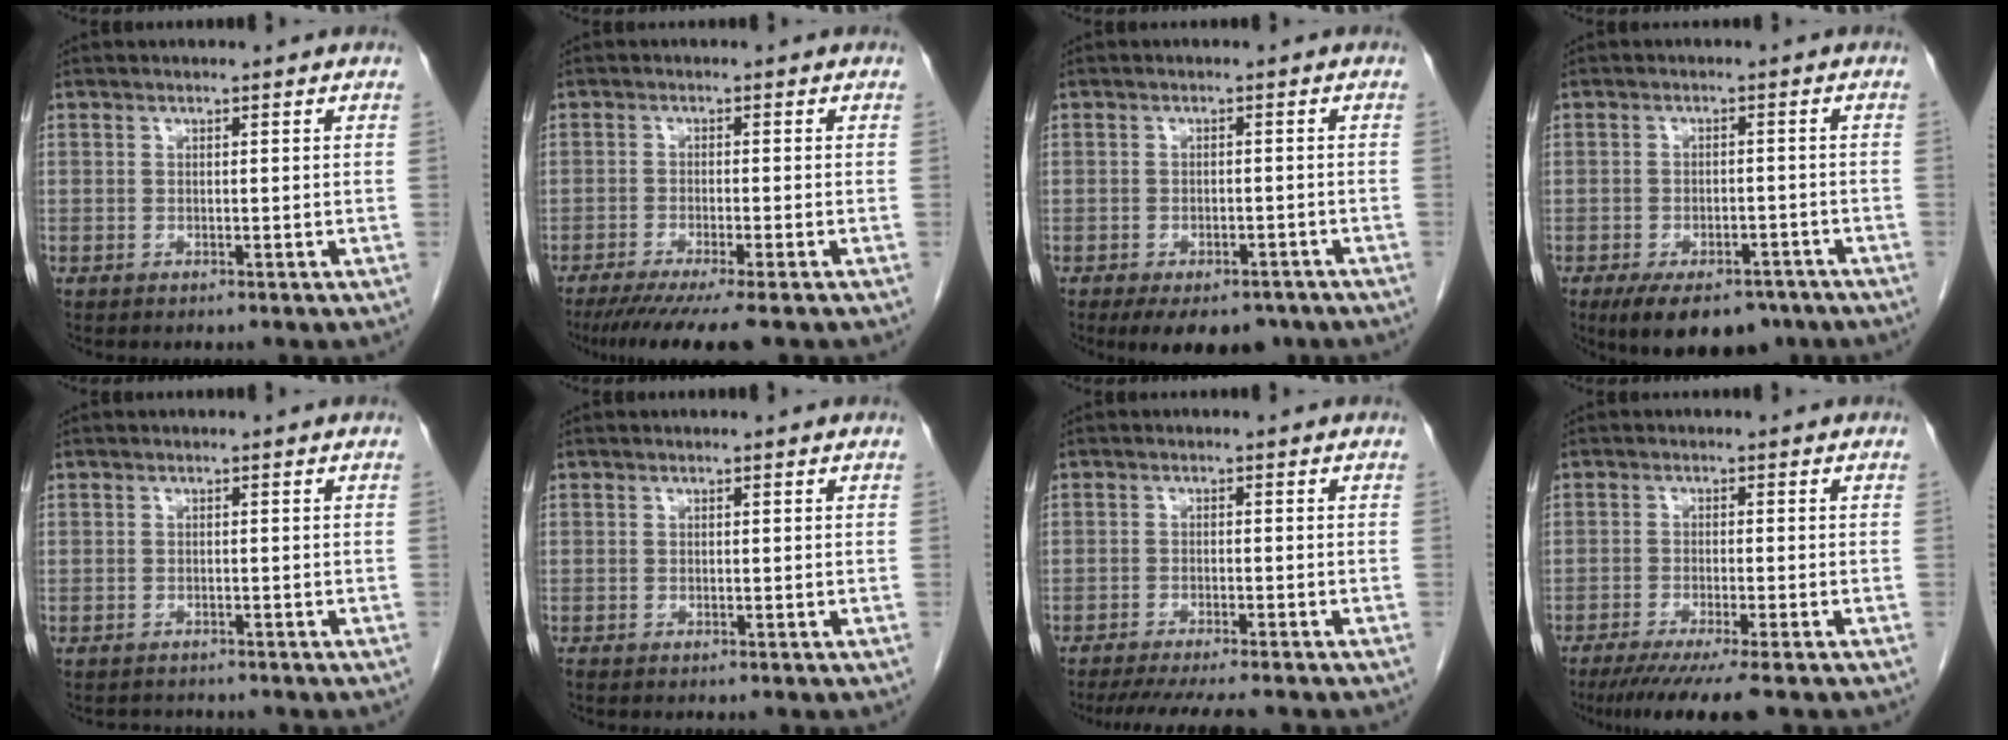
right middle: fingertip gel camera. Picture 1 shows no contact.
{"total": 8.8, "force": [-7.0, -0.2, 5.3], "torque": [-0.070, -0.021, -0.110]}
{"total": 9.6, "force": [-7.0, 4.6, 4.6], "torque": [-0.060, -0.003, -0.096]}
{"total": 11.0, "force": [-7.9, 5.1, 5.6], "torque": [-0.082, -0.003, -0.117]}
{"total": 2.1, "force": [-1.9, 0.9, -0.2], "torque": [0.000, -0.002, -0.030]}
{"total": 0.0}
{"total": 10.2, "force": [-8.9, 0.8, 4.9], "torque": [-0.062, -0.016, -0.127]}
{"total": 8.2, "force": [-6.4, -0.3, 5.2], "torque": [-0.071, -0.020, -0.101]}